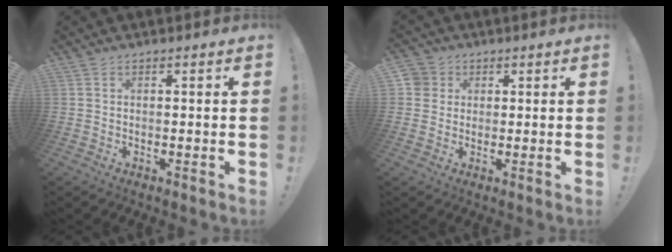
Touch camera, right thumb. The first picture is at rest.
{"total": 4.1, "force": [1.0, 3.9, 1.0], "torque": [-0.017, 0.005, 0.020]}